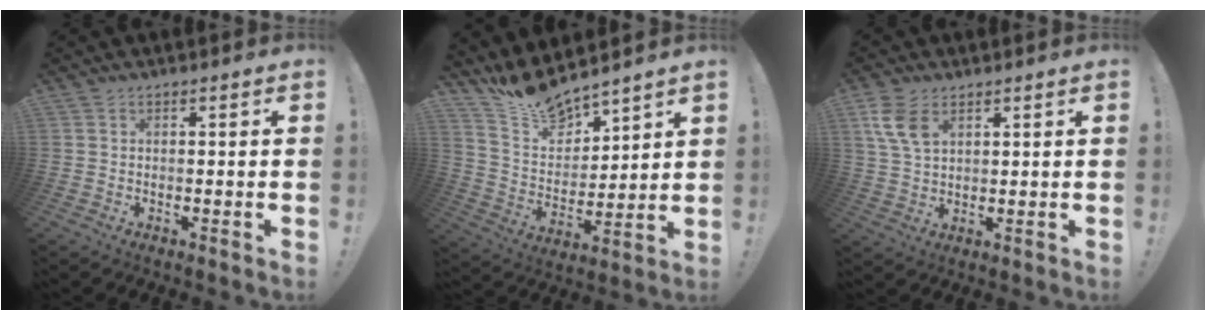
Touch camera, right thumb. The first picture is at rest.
{"total": 13.0, "force": [12.2, 3.4, 2.8], "torque": [-0.080, -0.103, 0.226]}
{"total": 8.1, "force": [3.9, 4.7, 5.3], "torque": [-0.104, -0.011, 0.073]}